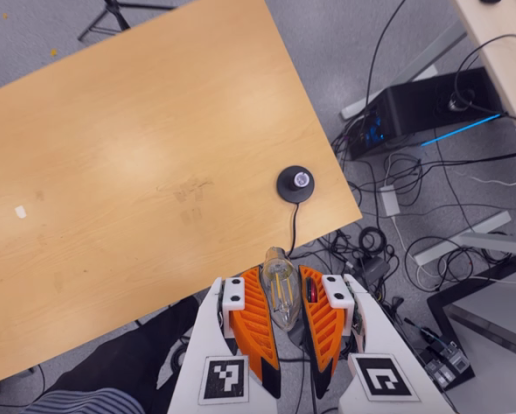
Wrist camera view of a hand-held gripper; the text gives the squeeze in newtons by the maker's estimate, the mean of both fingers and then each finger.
{"total": 19.1, "left": 23.7, "right": 14.6}